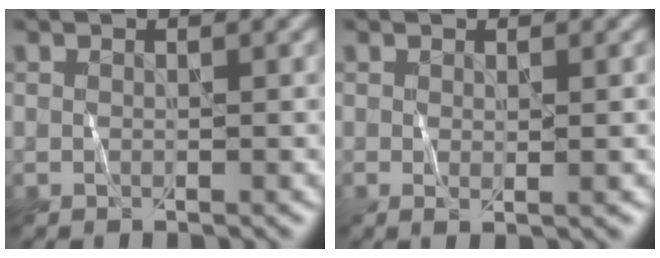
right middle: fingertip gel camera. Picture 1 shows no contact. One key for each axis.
{"total": 0.9, "fx": 0.1, "fy": 0.0, "fz": 0.9, "tx": -0.008, "ty": 0.002, "tz": 0.002}